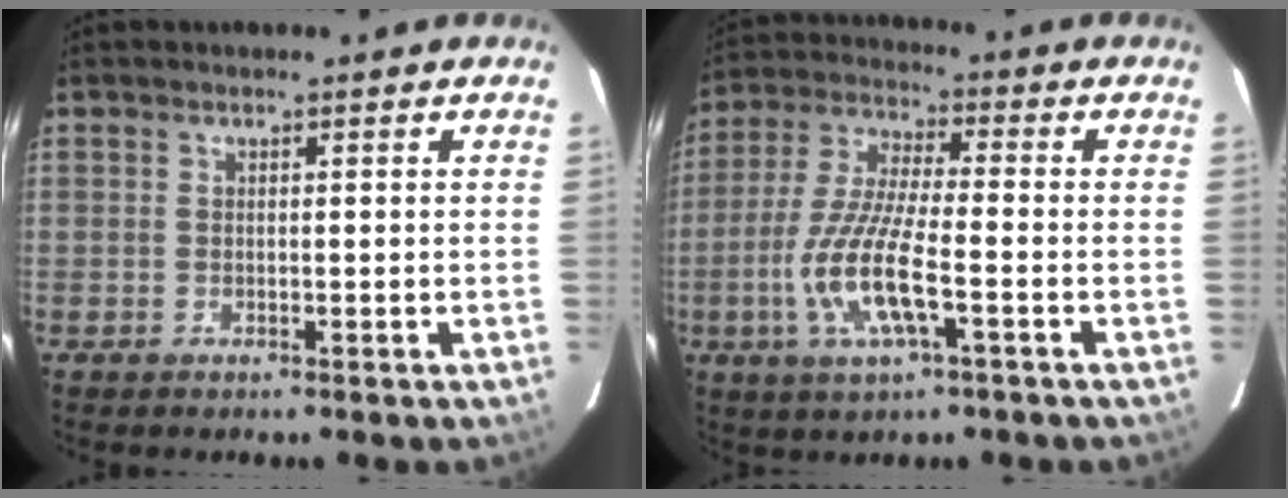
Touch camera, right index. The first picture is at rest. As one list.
[{"total": 13.0, "force": [-4.2, 2.9, 12.0], "torque": [-0.253, -0.009, -0.082]}]